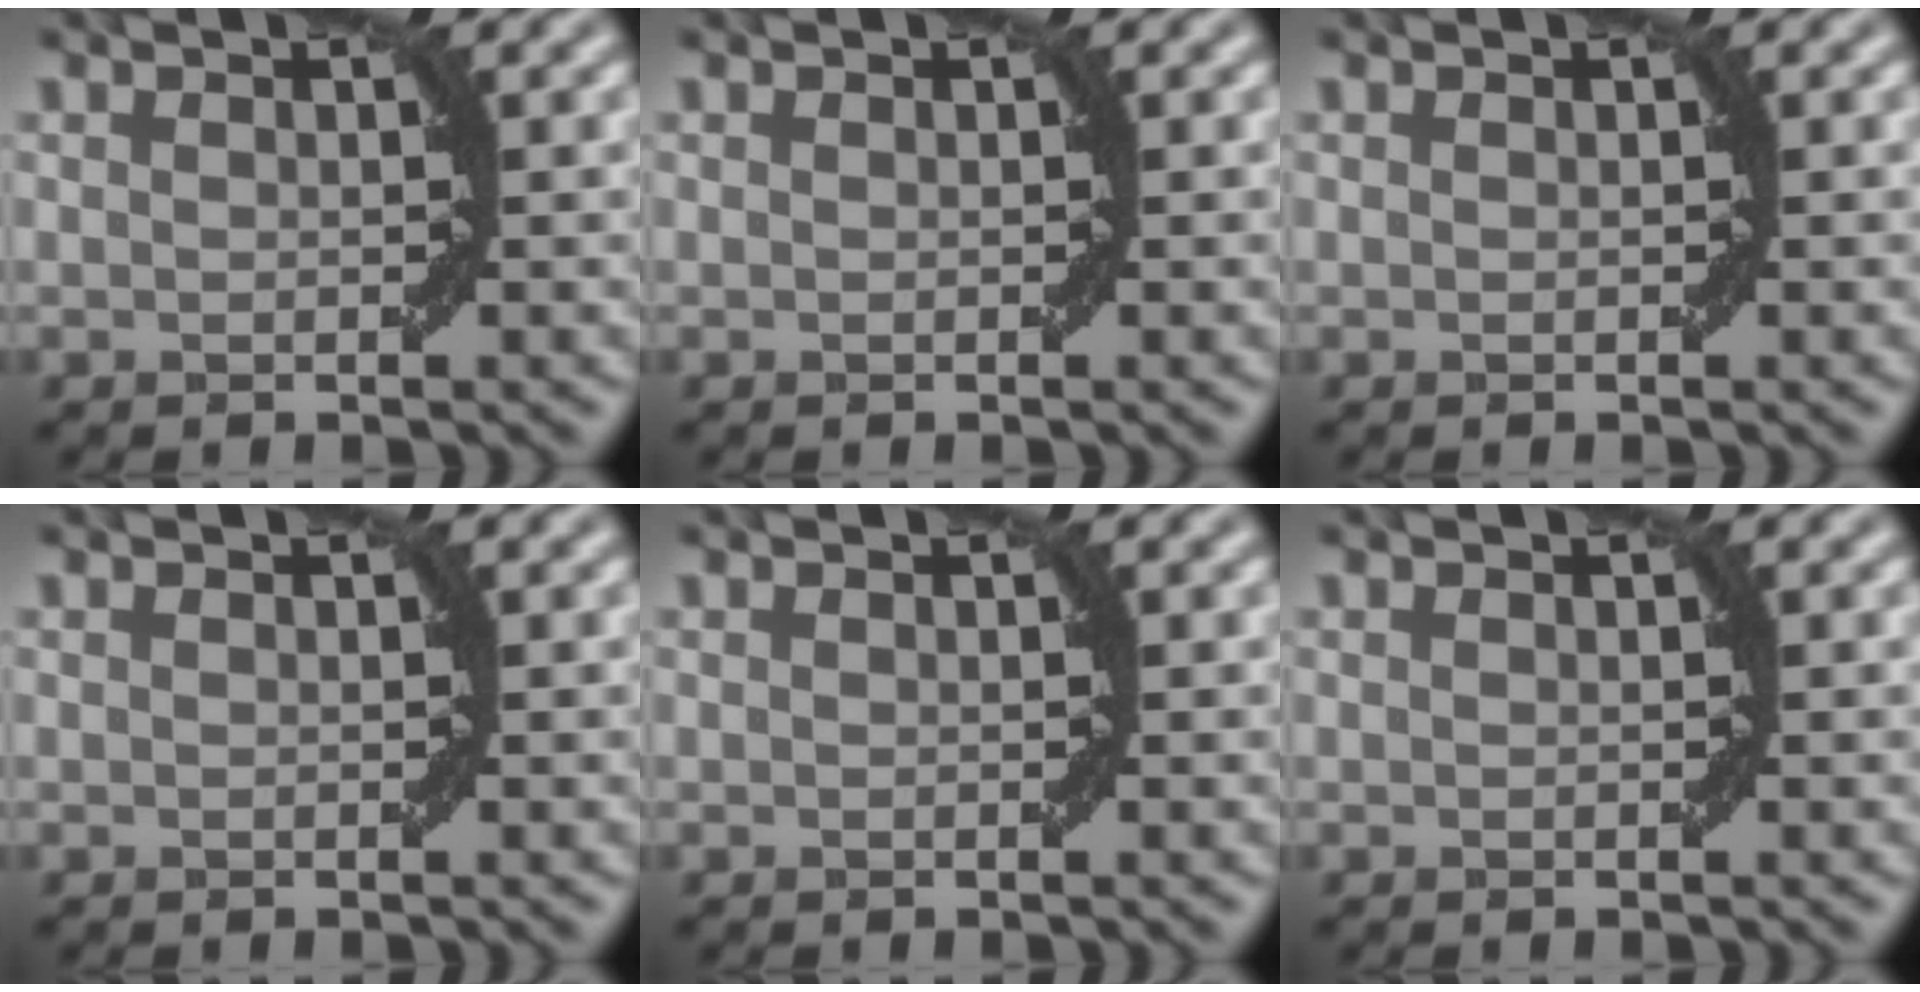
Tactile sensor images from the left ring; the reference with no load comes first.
{"total": 0.0}
{"total": 0.0}
{"total": 0.0}
{"total": 0.0}
{"total": 0.0}